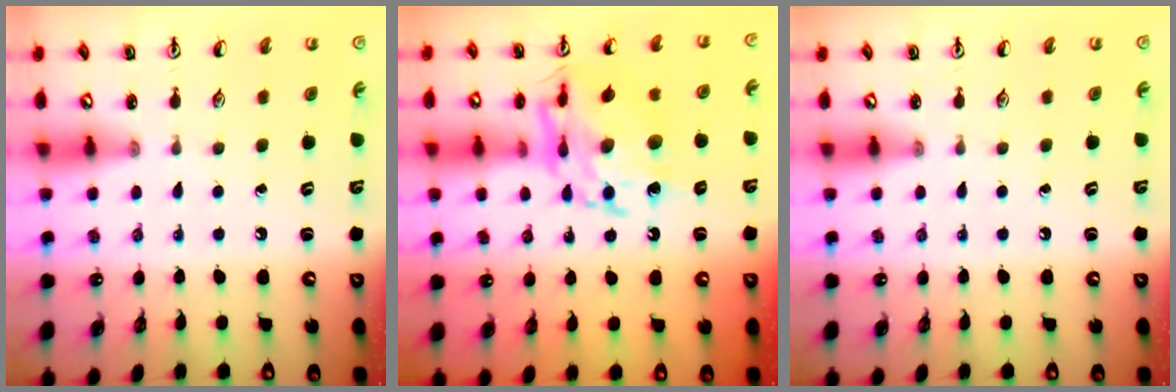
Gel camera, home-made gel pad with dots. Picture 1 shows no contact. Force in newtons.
{"total": 14.0, "press": 14.0, "slide": 1.2}
{"total": 0.0}